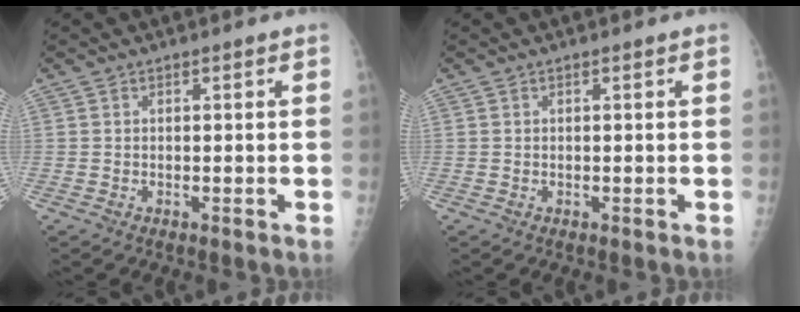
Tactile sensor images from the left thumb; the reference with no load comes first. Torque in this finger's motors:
{"motor_torque": [0.00, 0.00, 0.00, 0.00, 0.00]}